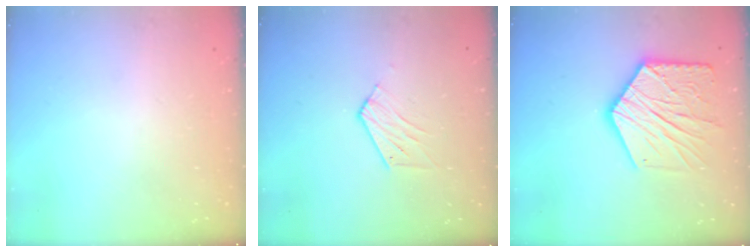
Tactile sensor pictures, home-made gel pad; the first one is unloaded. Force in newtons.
{"total": 5.3, "press": 5.3, "slide": 0.3}
{"total": 18.2, "press": 18.2, "slide": 1.5}